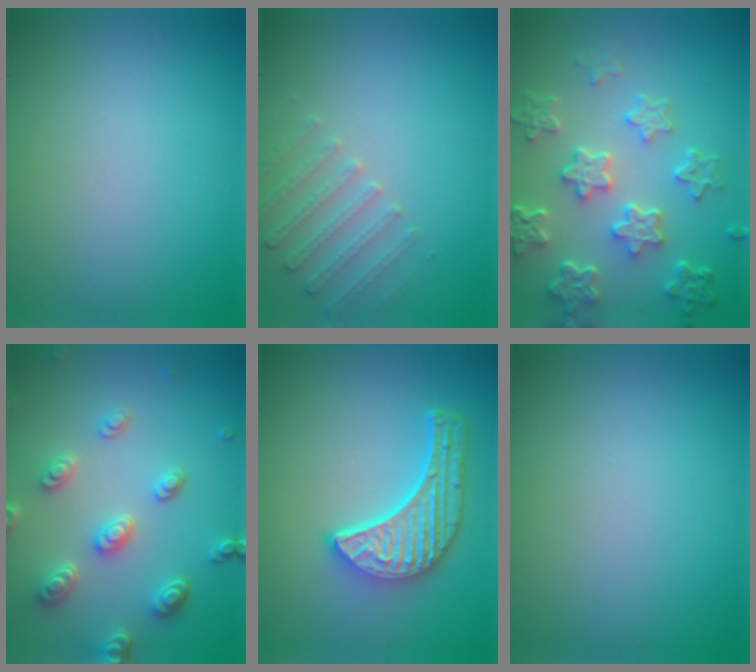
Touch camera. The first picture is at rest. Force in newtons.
{"total": 2.3, "press": 2.2, "slide": 0.6}
{"total": 6.0, "press": 4.7, "slide": 3.9}
{"total": 4.5, "press": 3.6, "slide": 2.6}
{"total": 5.7, "press": 4.4, "slide": 3.5}
{"total": 0.0}